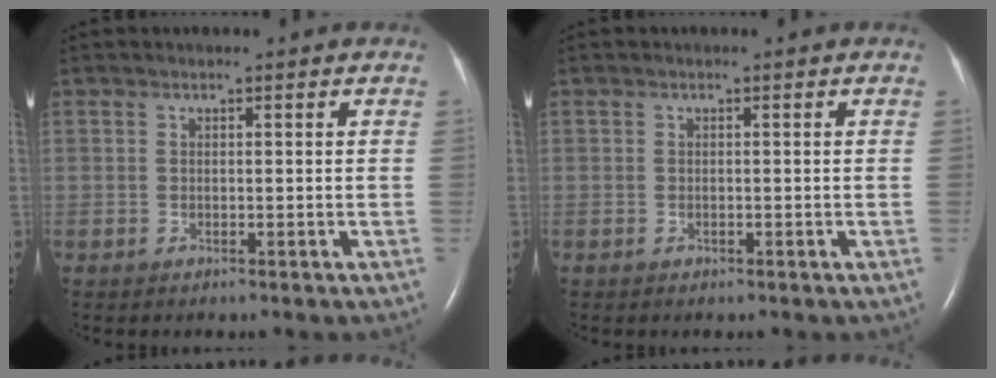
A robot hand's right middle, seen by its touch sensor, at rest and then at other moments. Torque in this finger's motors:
{"motor_torque": [-0.09, -0.03, 0.04, 0.01]}